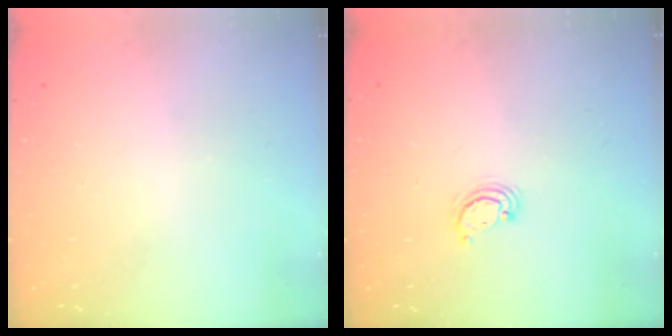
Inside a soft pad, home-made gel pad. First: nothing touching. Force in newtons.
{"total": 3.0, "press": 3.0, "slide": 0.2}